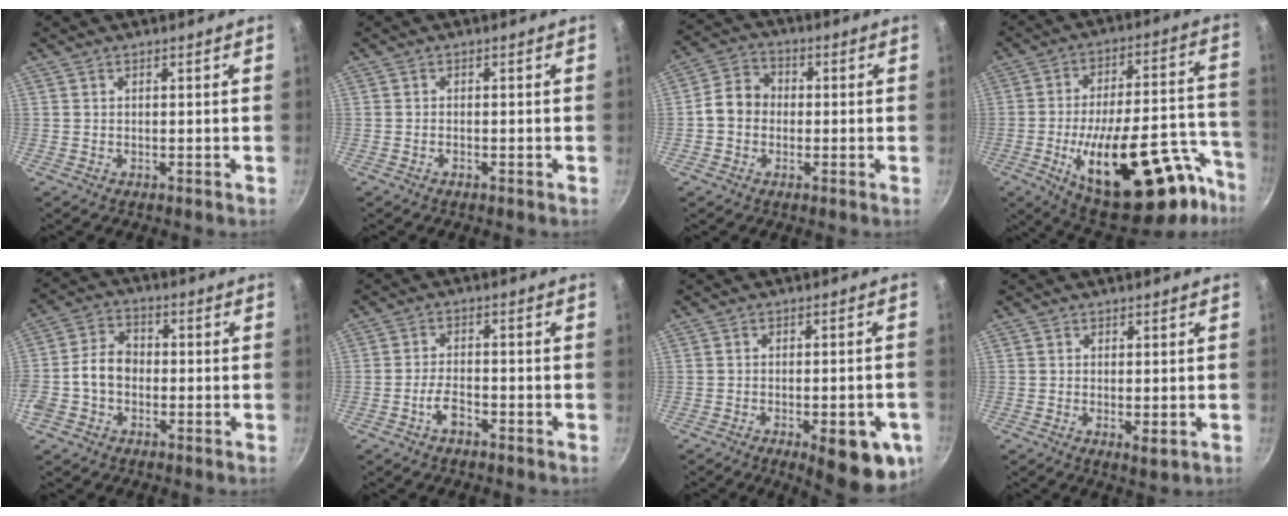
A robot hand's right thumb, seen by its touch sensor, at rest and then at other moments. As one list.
[{"total": 0.6, "force": [-0.4, 0.1, 0.3], "torque": [-0.012, 0.004, -0.011]}, {"total": 6.9, "force": [-0.6, 5.8, 3.6], "torque": [-0.036, 0.019, -0.027]}, {"total": 30.3, "force": [-14.4, 12.5, 23.6], "torque": [-0.288, 0.070, -0.206]}, {"total": 8.2, "force": [-1.5, 6.2, 5.1], "torque": [-0.076, 0.028, -0.041]}, {"total": 4.0, "force": [-2.3, 1.8, 2.7], "torque": [-0.046, 0.022, -0.043]}, {"total": 13.3, "force": [-5.0, 4.8, 11.4], "torque": [-0.108, 0.008, -0.059]}, {"total": 2.5, "force": [-0.3, 0.9, 2.3], "torque": [-0.039, -0.011, -0.004]}]